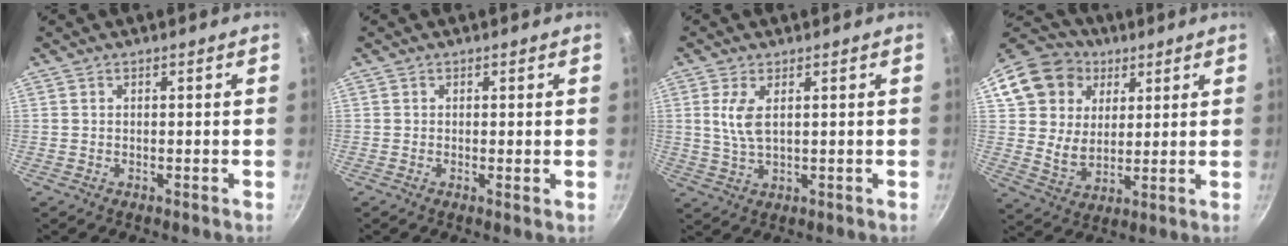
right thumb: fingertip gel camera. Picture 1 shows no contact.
{"total": 0.8, "force": [0.1, 0.2, 0.7], "torque": [-0.011, -0.011, -0.004]}
{"total": 5.3, "force": [1.4, 2.4, 4.5], "torque": [-0.094, -0.006, 0.030]}
{"total": 16.2, "force": [6.8, 13.0, 7.0], "torque": [-0.114, 0.002, 0.120]}